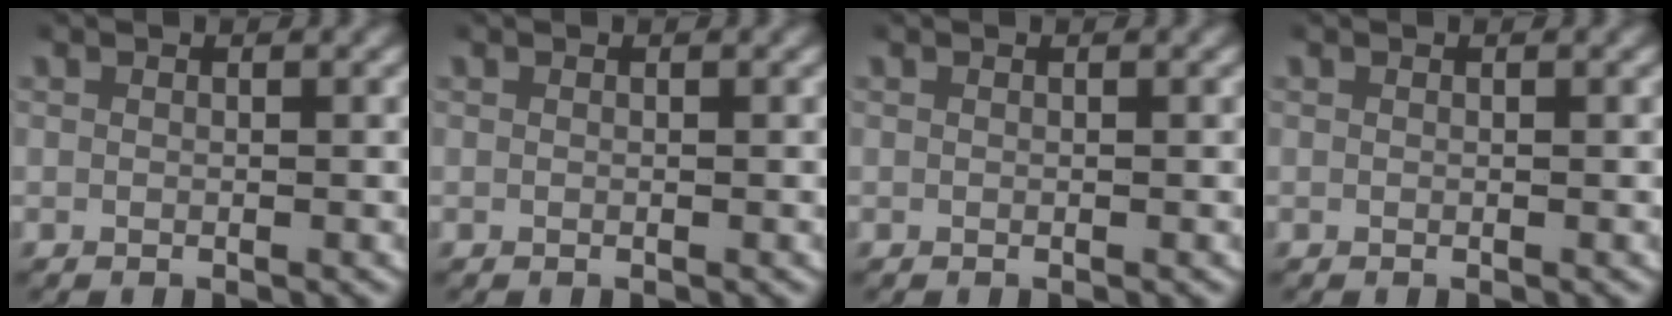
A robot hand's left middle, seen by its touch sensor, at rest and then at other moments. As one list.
[{"total": 0.0}, {"total": 0.0}, {"total": 0.0}]